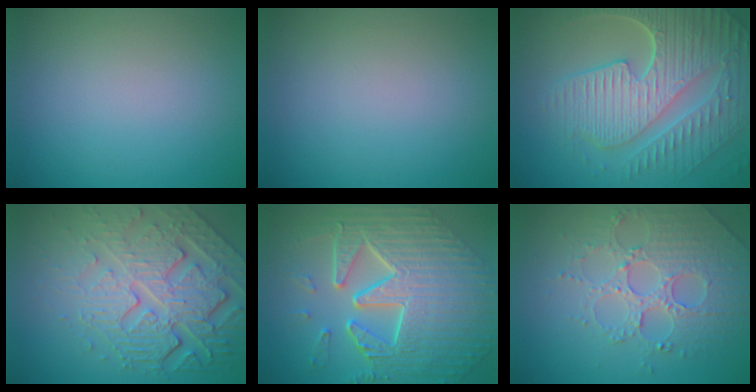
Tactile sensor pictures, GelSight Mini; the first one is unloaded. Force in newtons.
{"total": 0.0}
{"total": 9.9, "press": 6.6, "slide": 7.4}
{"total": 8.6, "press": 5.8, "slide": 6.3}
{"total": 10.8, "press": 7.4, "slide": 7.9}
{"total": 4.2, "press": 4.0, "slide": 1.3}